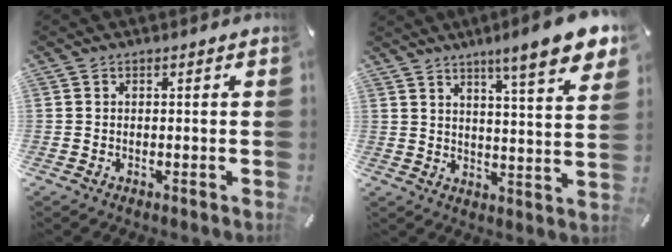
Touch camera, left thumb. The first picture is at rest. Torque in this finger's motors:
{"motor_torque": [2.67, 2.07, 1.46, -1.31, 0.37]}